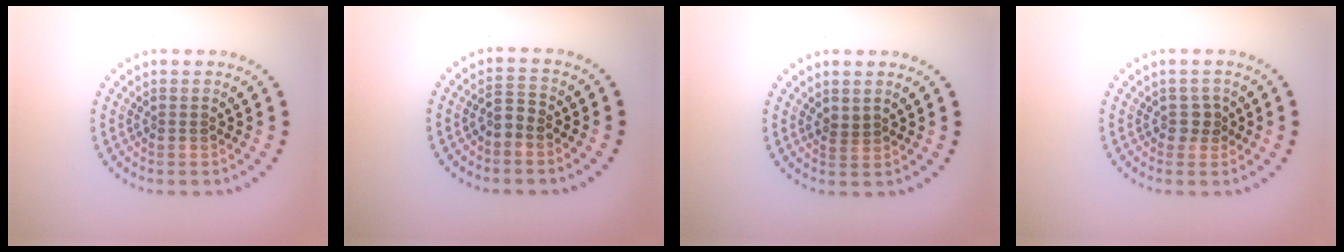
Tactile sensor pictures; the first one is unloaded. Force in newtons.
{"total": 1.4, "press": 1.2, "slide": 0.7}
{"total": 0.8, "press": 0.7, "slide": 0.4}
{"total": 1.2, "press": 1.1, "slide": 0.6}